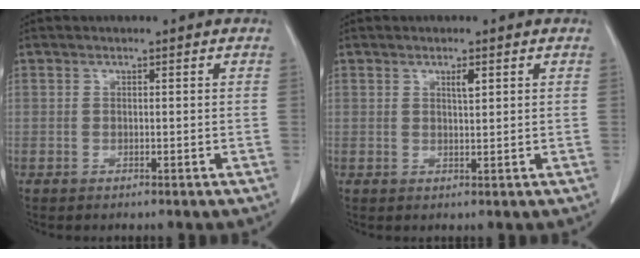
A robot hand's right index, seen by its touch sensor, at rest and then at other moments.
{"total": 1.5, "force": [0.8, 0.2, 1.3], "torque": [-0.023, -0.003, 0.012]}